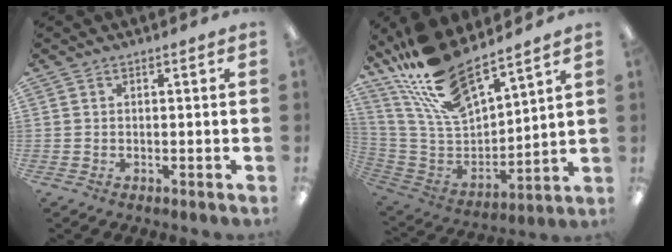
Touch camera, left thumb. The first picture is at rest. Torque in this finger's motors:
{"motor_torque": [0.72, 0.62, 1.40, -1.37, 0.34]}